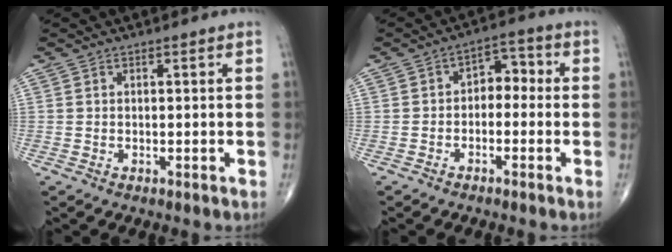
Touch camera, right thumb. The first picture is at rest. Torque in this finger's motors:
{"motor_torque": [-0.35, 0.21, 0.34, 0.06, 0.05]}